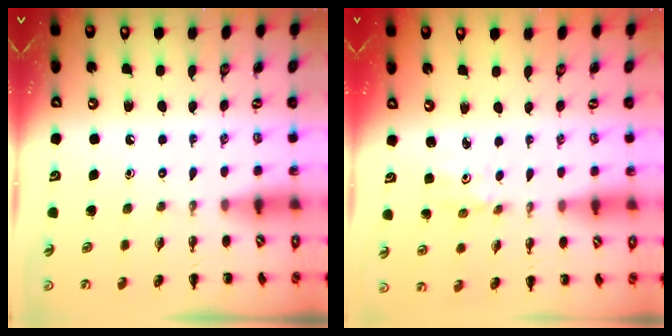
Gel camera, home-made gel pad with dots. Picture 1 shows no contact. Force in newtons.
{"total": 0.9, "press": 0.9, "slide": 0.3}